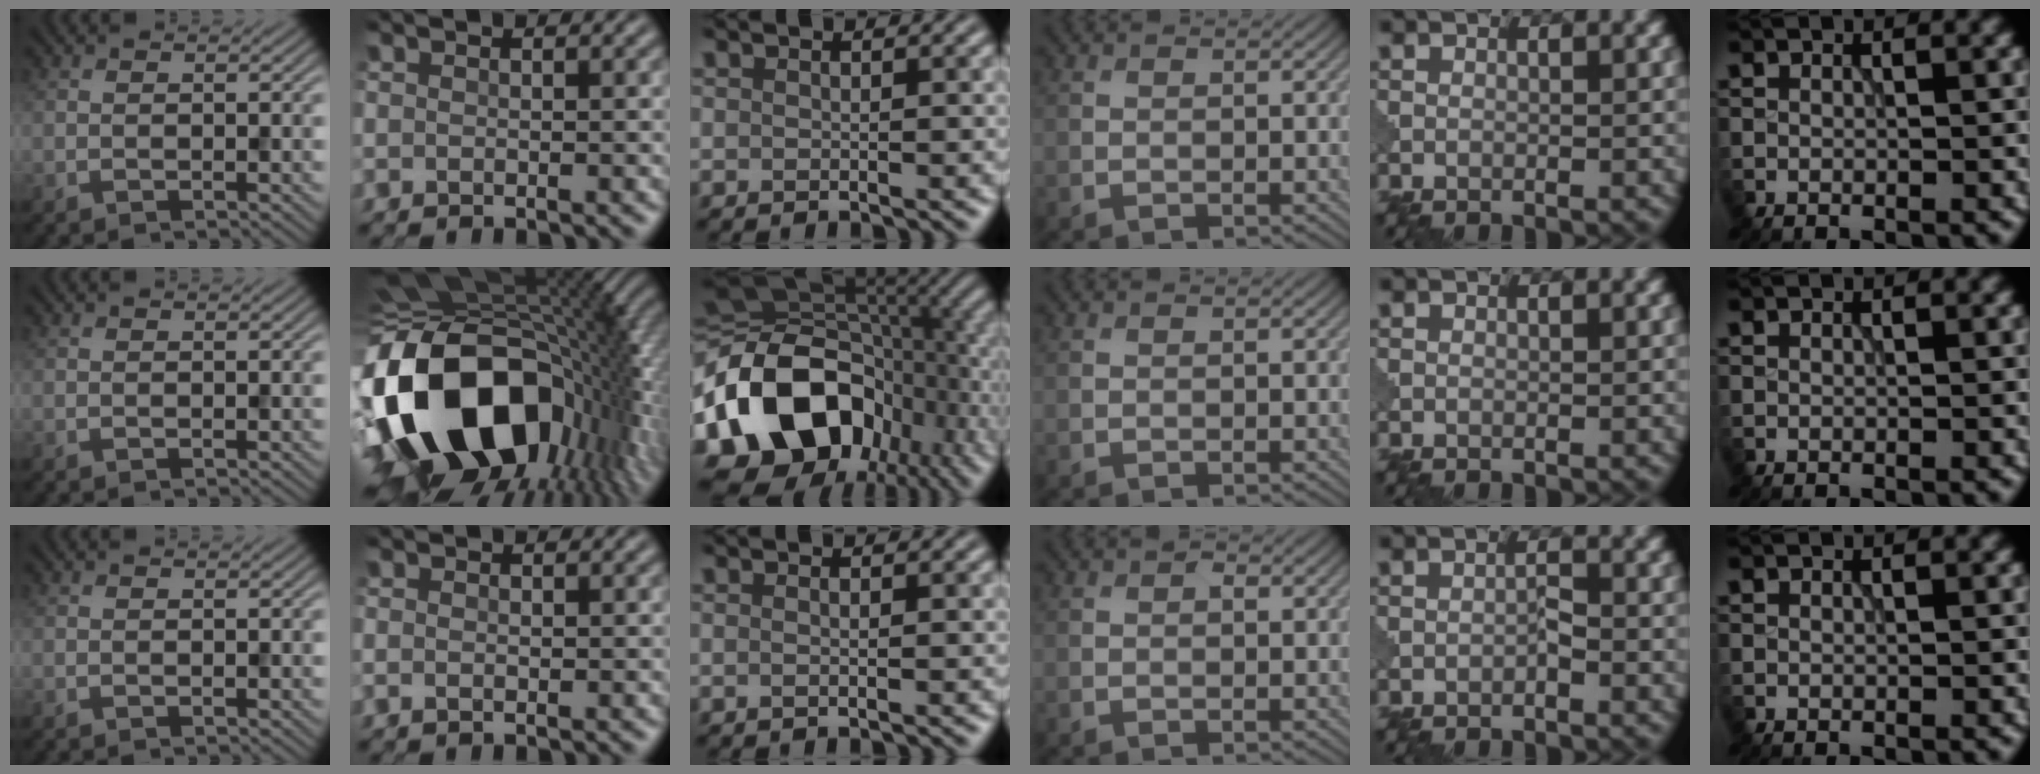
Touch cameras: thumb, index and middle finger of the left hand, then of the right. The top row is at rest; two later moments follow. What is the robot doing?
{"motion": "disassemble", "object": "puzzle pieces"}